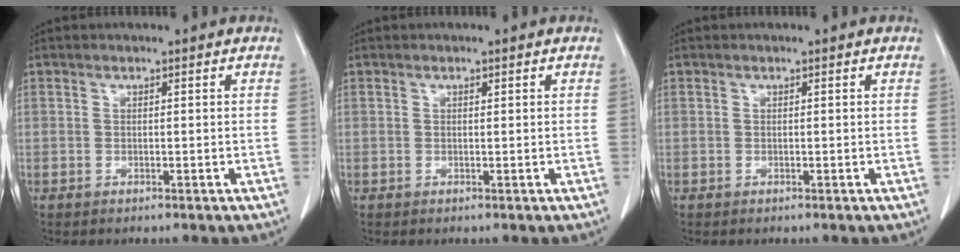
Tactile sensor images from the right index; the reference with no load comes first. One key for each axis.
{"total": 0.0}
{"total": 0.0}